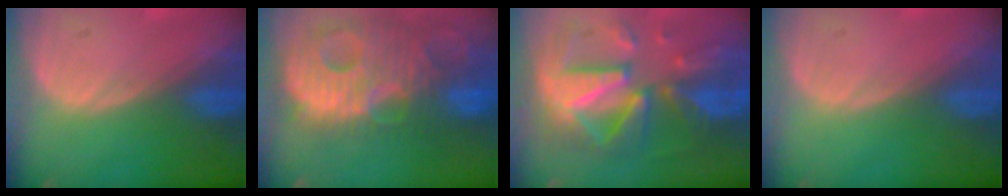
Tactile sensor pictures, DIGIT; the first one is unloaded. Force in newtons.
{"total": 14.1, "press": 12.2, "slide": 7.1}
{"total": 12.4, "press": 12.4, "slide": 1.2}
{"total": 0.0}